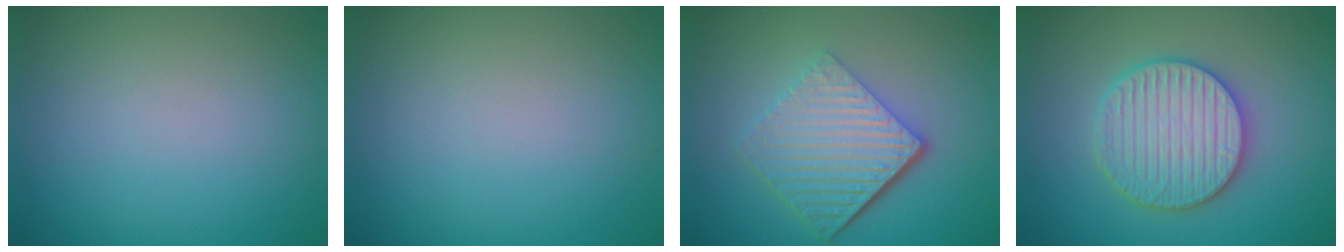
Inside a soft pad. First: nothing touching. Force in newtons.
{"total": 0.0}
{"total": 7.0, "press": 4.5, "slide": 5.3}
{"total": 5.8, "press": 5.7, "slide": 1.1}